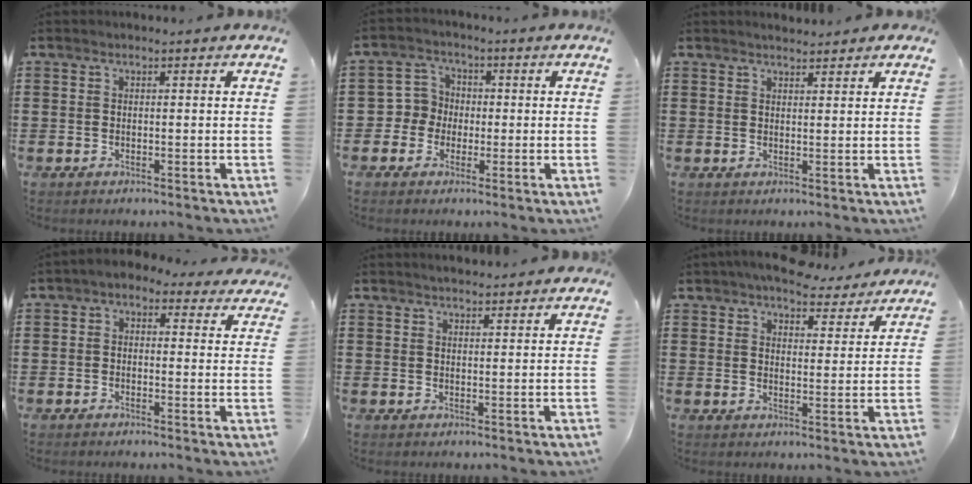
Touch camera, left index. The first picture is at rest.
{"total": 4.3, "force": [-1.0, 4.2, 0.4], "torque": [-0.036, 0.009, -0.025]}
{"total": 1.7, "force": [1.7, 0.2, 0.2], "torque": [-0.007, 0.005, 0.033]}
{"total": 1.7, "force": [0.7, 1.2, 1.0], "torque": [-0.025, 0.005, 0.010]}
{"total": 1.9, "force": [1.9, 0.1, 0.3], "torque": [-0.009, 0.003, 0.036]}
{"total": 6.0, "force": [5.6, 1.3, 1.7], "torque": [-0.044, -0.018, 0.102]}